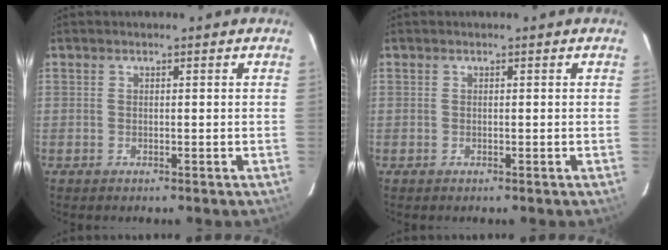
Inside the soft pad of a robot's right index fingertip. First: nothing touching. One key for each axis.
{"total": 0.0}